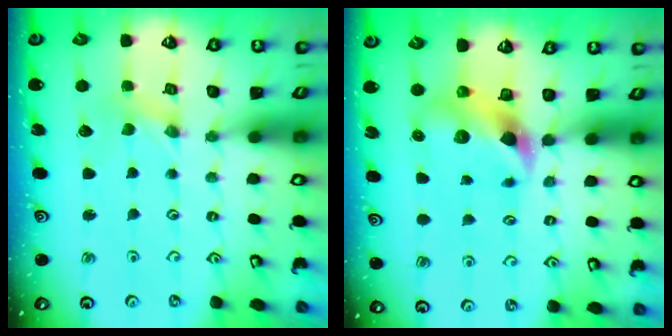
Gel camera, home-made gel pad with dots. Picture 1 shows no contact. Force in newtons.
{"total": 7.3, "press": 7.2, "slide": 1.2}